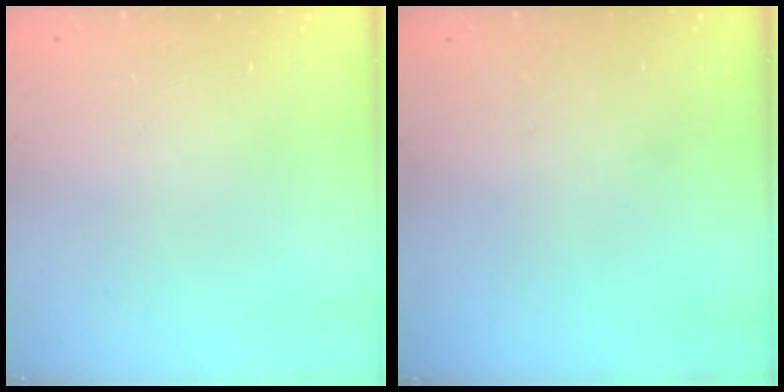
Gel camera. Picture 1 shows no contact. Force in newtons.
{"total": 0.0}